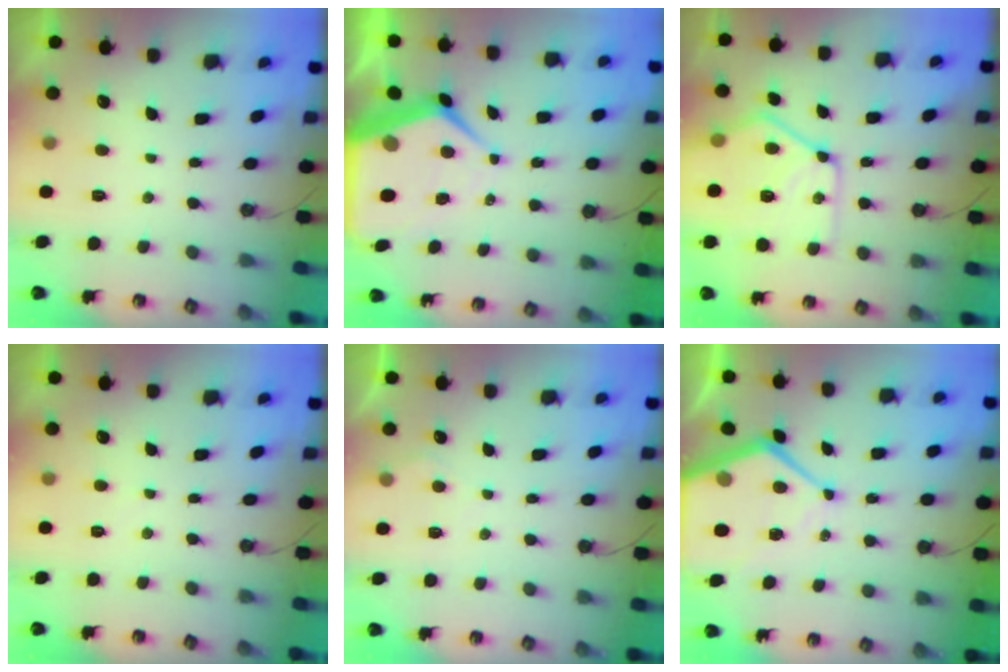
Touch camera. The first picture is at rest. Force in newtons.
{"total": 13.8, "press": 13.8, "slide": 1.2}
{"total": 17.3, "press": 17.2, "slide": 1.5}
{"total": 2.4, "press": 2.3, "slide": 0.4}
{"total": 3.6, "press": 3.5, "slide": 0.4}
{"total": 14.8, "press": 14.8, "slide": 1.4}